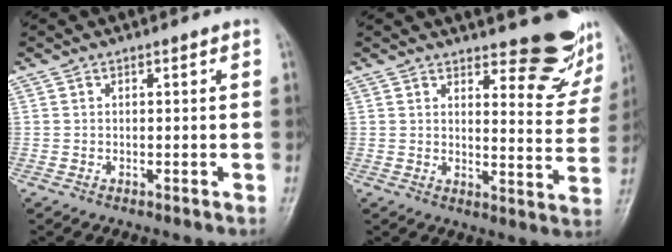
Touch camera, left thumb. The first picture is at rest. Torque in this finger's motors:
{"motor_torque": [0.29, 0.20, 0.10, -0.25, 0.04]}